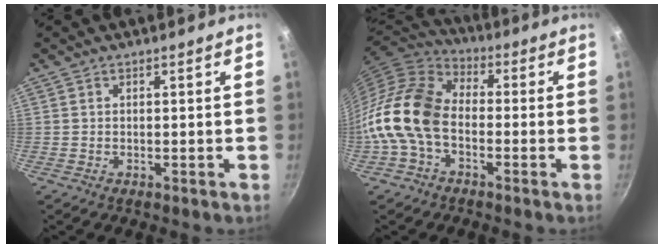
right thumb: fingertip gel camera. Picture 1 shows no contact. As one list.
[{"total": 13.8, "force": [-3.5, 9.1, 9.8], "torque": [-0.170, 0.041, -0.093]}]